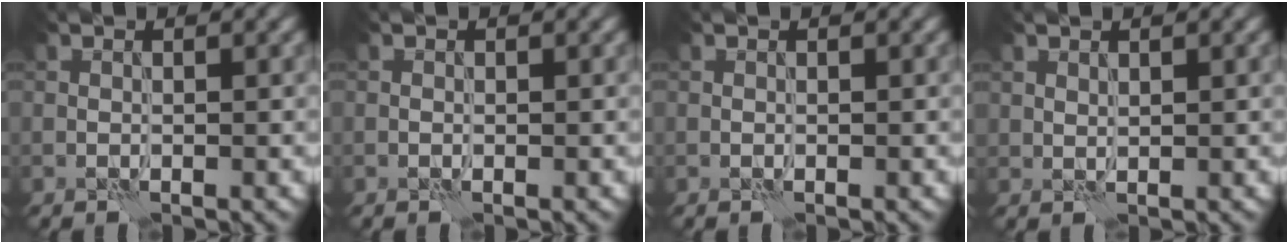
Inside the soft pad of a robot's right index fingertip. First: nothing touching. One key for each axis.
{"total": 0.0}
{"total": 0.0}
{"total": 0.7, "fx": 0.7, "fy": 0.2, "fz": 0.2, "tx": -0.008, "ty": -0.001, "tz": 0.014}